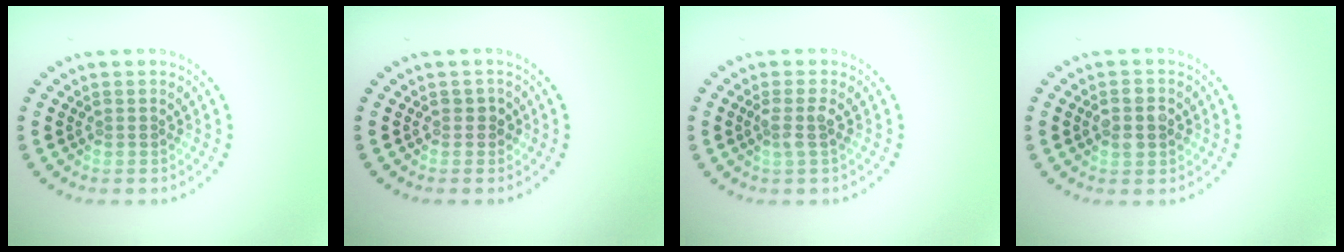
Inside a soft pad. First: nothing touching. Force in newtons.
{"total": 0.9, "press": 0.8, "slide": 0.2}
{"total": 1.8, "press": 1.3, "slide": 1.2}
{"total": 2.8, "press": 2.8, "slide": 0.2}